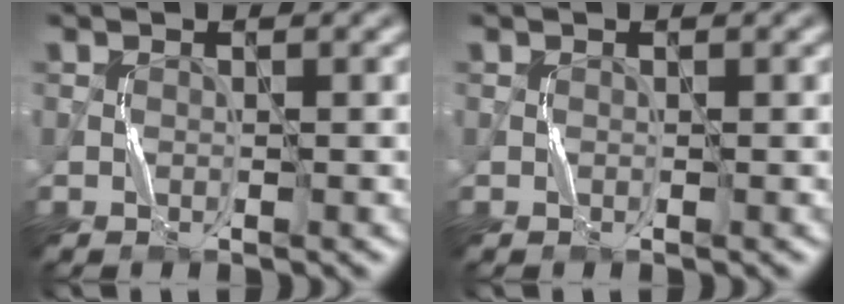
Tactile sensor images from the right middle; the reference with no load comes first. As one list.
[{"total": 0.0}]